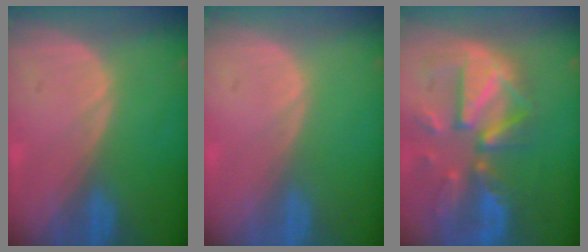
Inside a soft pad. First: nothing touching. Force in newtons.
{"total": 0.0}
{"total": 12.1, "press": 10.4, "slide": 6.2}